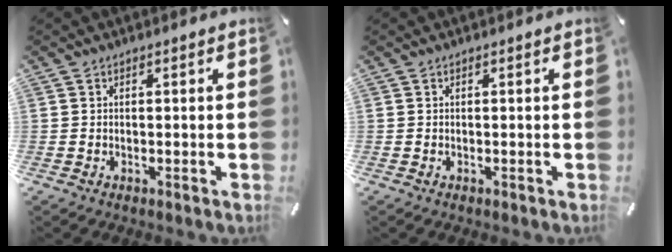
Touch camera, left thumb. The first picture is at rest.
{"total": 0.0}